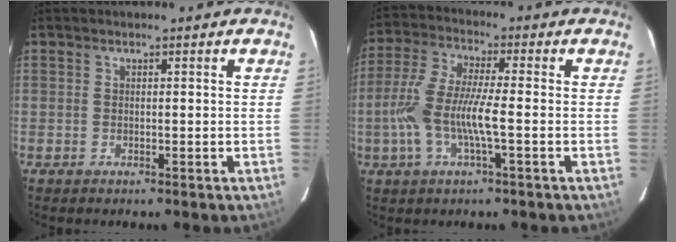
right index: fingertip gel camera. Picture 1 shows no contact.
{"total": 10.7, "force": [-2.4, 1.8, 10.2], "torque": [-0.221, -0.001, -0.046]}